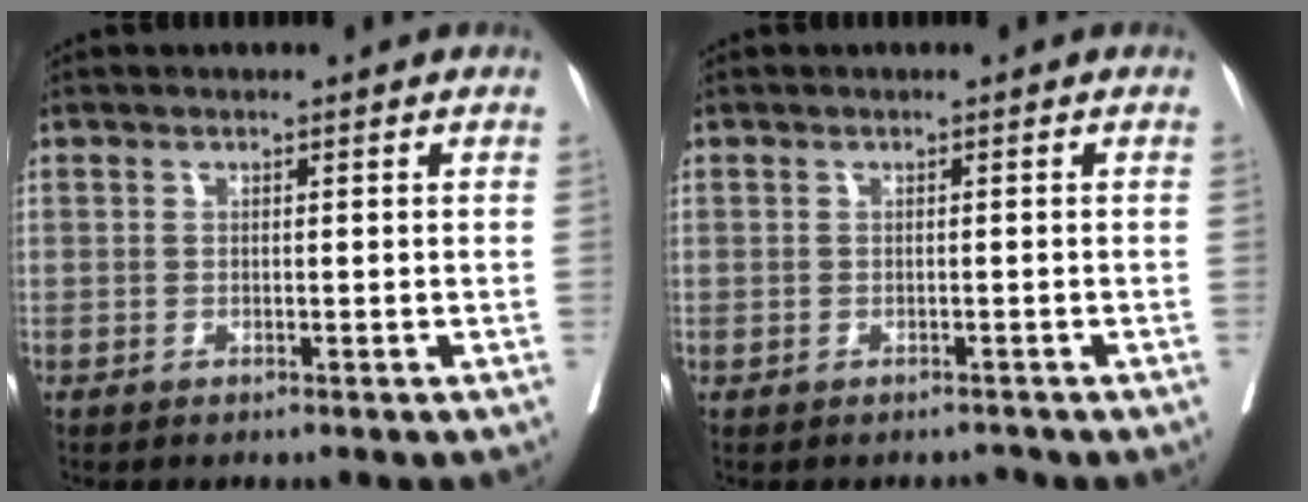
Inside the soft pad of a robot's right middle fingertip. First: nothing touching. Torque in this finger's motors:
{"motor_torque": [0.00, -0.17, -0.03, 0.00]}